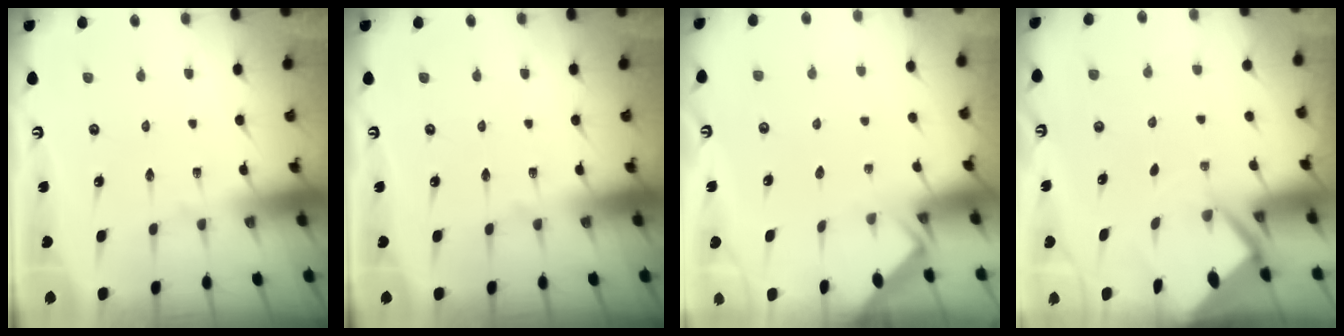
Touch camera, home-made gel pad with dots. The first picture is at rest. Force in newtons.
{"total": 0.0}
{"total": 2.5, "press": 2.4, "slide": 0.4}
{"total": 3.0, "press": 3.0, "slide": 0.1}